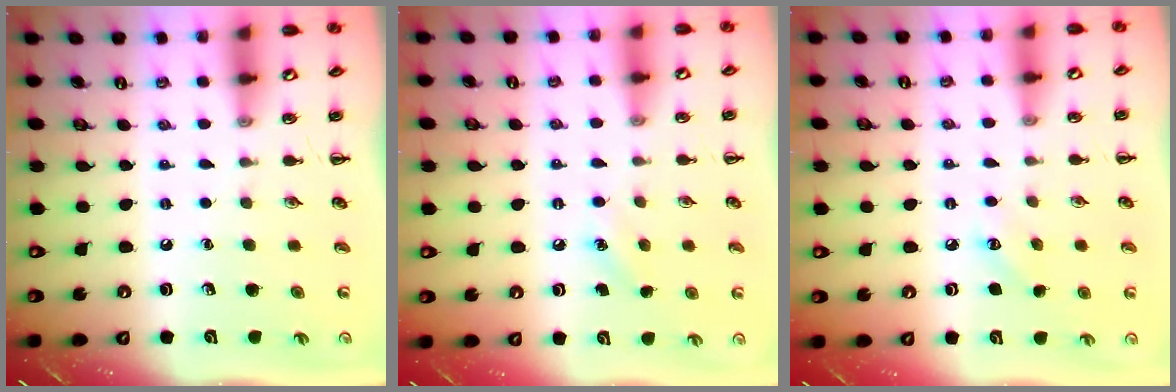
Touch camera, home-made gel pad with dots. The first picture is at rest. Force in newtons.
{"total": 6.9, "press": 6.6, "slide": 2.1}
{"total": 4.7, "press": 4.5, "slide": 1.2}